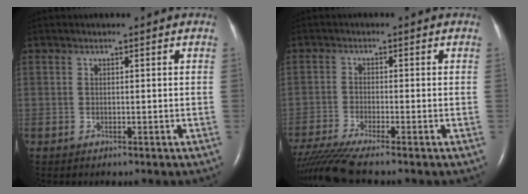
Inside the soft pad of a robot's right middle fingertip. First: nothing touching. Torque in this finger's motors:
{"motor_torque": [0.86, -0.86, 0.16, 0.09]}